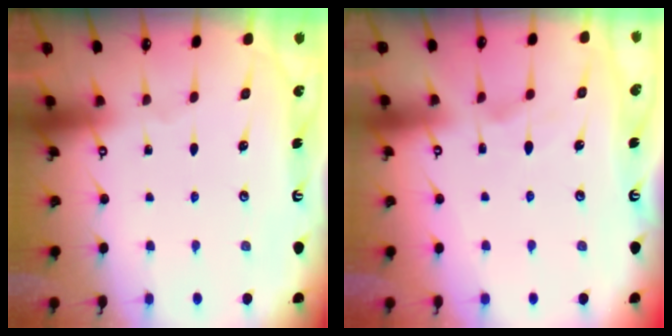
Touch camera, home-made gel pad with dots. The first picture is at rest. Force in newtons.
{"total": 2.0, "press": 1.6, "slide": 1.1}